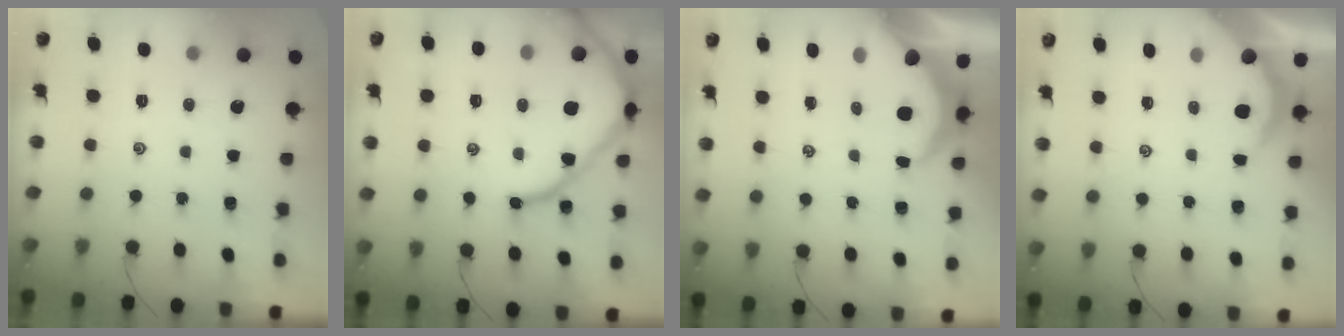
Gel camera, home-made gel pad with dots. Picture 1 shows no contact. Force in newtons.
{"total": 13.1, "press": 13.0, "slide": 1.3}
{"total": 6.7, "press": 6.6, "slide": 1.1}
{"total": 2.4, "press": 2.3, "slide": 0.4}